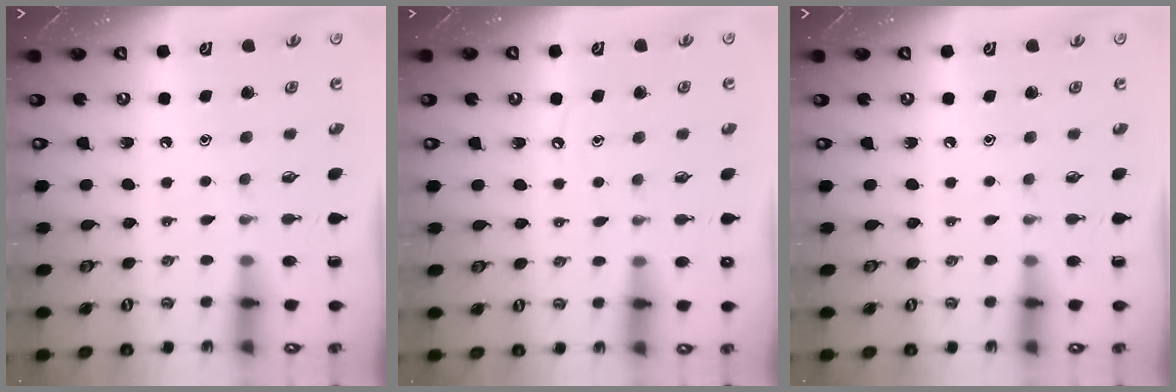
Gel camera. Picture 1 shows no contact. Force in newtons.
{"total": 5.8, "press": 5.8, "slide": 0.8}
{"total": 0.0}